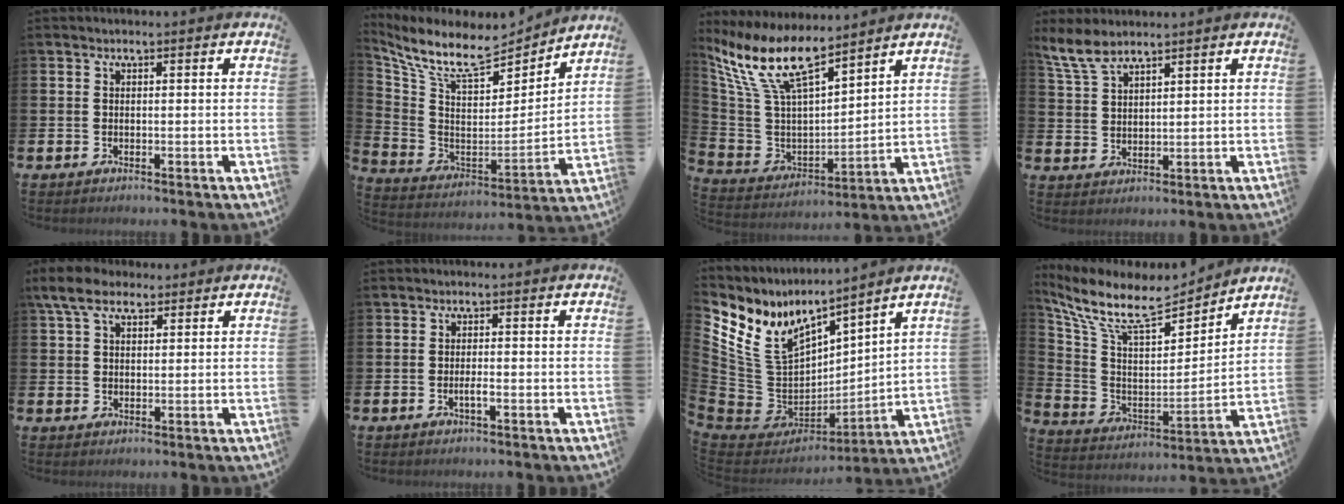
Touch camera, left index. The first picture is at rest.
{"total": 10.6, "force": [8.9, 3.5, 4.6], "torque": [-0.123, -0.058, 0.153]}
{"total": 11.9, "force": [9.5, 3.4, 6.3], "torque": [-0.164, -0.051, 0.169]}
{"total": 5.7, "force": [5.0, 1.6, 2.2], "torque": [-0.053, -0.016, 0.092]}
{"total": 6.3, "force": [4.8, 3.0, 2.8], "torque": [-0.049, -0.008, 0.085]}
{"total": 1.1, "force": [-0.5, 0.2, 1.0], "torque": [-0.023, 0.000, -0.008]}
{"total": 9.0, "force": [7.3, 4.8, 2.5], "torque": [-0.105, -0.066, 0.136]}
{"total": 10.7, "force": [8.8, 3.5, 4.9], "torque": [-0.129, -0.057, 0.150]}